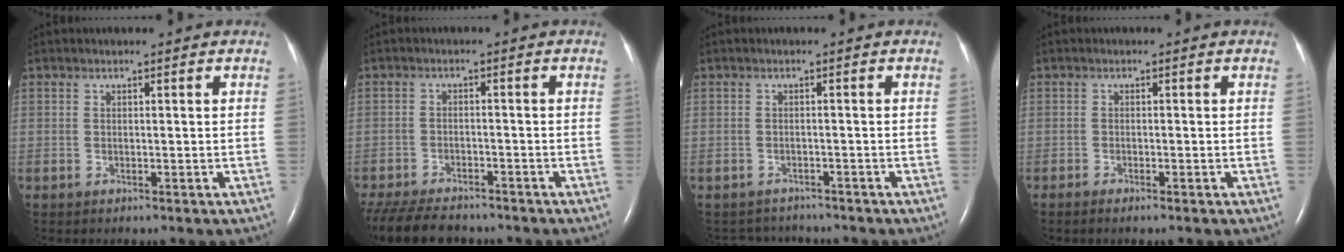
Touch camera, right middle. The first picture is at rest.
{"total": 12.3, "force": [-10.4, 3.8, 5.3], "torque": [-0.115, -0.018, -0.158]}
{"total": 3.9, "force": [-3.8, 0.9, -0.2], "torque": [0.005, 0.001, -0.054]}
{"total": 1.2, "force": [-0.9, 0.0, 0.8], "torque": [-0.011, -0.002, -0.014]}